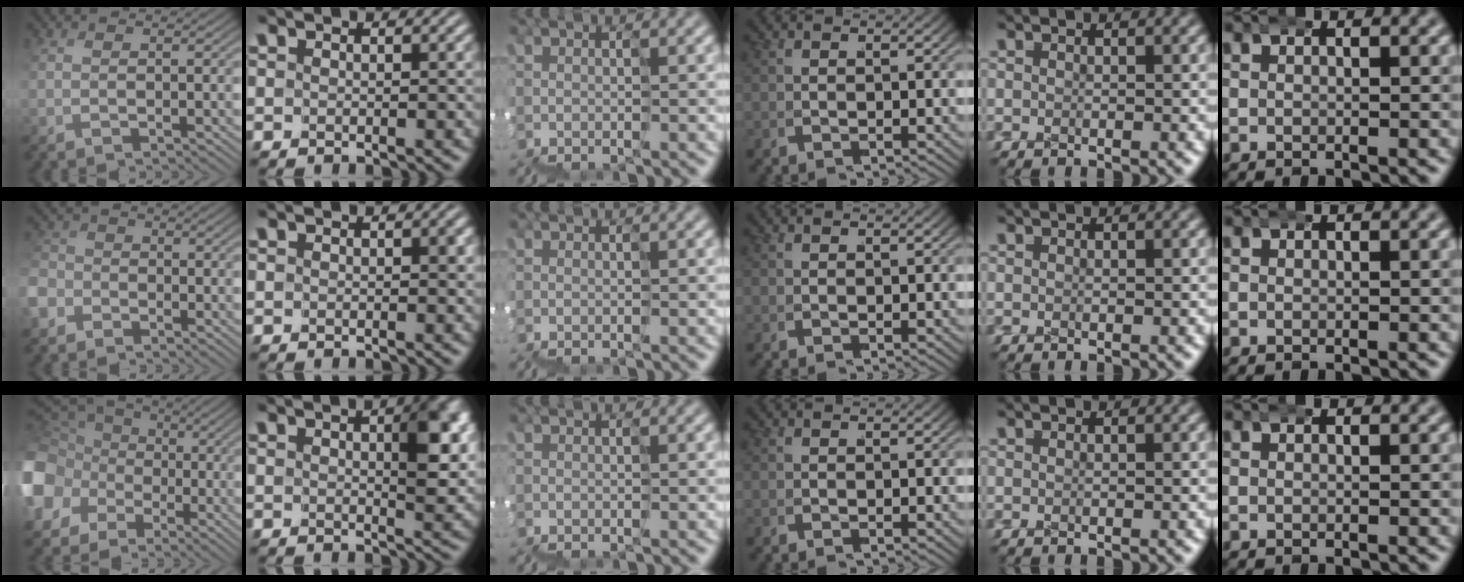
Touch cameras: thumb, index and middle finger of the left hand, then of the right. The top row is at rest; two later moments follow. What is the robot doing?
{"motion": "wrap", "object": "ethernet cable"}